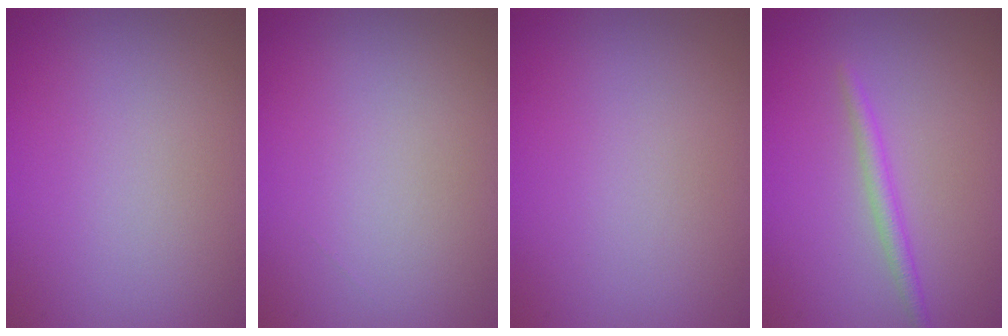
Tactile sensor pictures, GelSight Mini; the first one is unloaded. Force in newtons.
{"total": 0.0}
{"total": 0.0}
{"total": 1.6, "press": 1.6, "slide": 0.0}